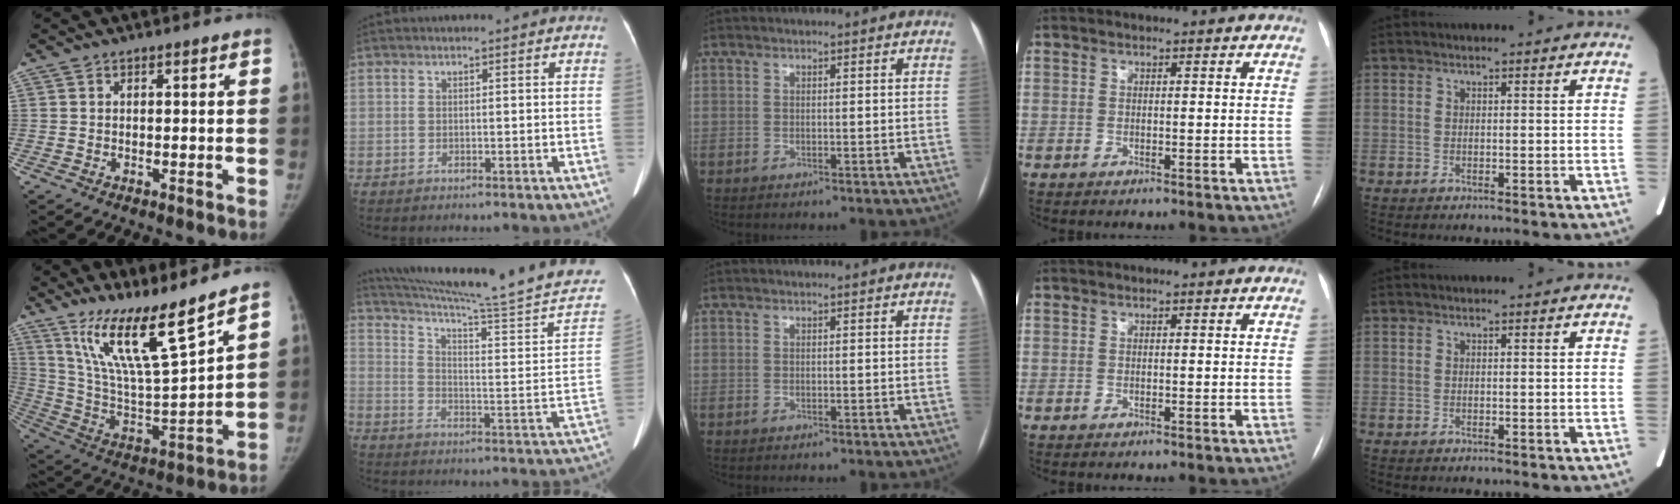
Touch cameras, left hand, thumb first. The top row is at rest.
{"thumb": {"total": 17.7, "force": [12.8, 1.8, 12.1], "torque": [-0.198, -0.078, 0.247]}, "index": {"total": 25.1, "force": [22.4, -1.9, 11.2], "torque": [-0.185, -0.086, 0.303]}}